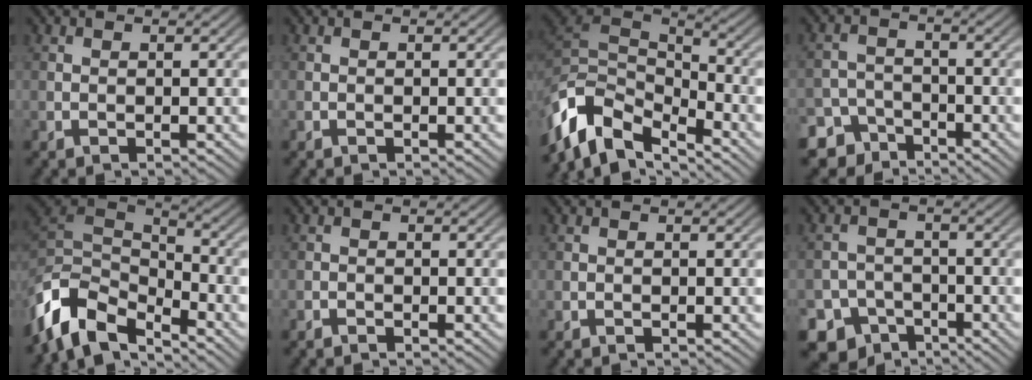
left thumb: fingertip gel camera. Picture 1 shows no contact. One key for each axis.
{"total": 0.0}
{"total": 11.4, "fx": -6.6, "fy": 5.8, "fz": 7.3, "tx": -0.161, "ty": -0.005, "tz": -0.128}
{"total": 6.9, "fx": -5.1, "fy": 4.4, "fz": 1.3, "tx": -0.012, "ty": -0.013, "tz": -0.095}
{"total": 11.2, "fx": -7.0, "fy": 5.9, "fz": 6.4, "tx": -0.146, "ty": -0.003, "tz": -0.144}
{"total": 0.6, "fx": -0.6, "fy": 0.1, "fz": 0.1, "tx": 0.000, "ty": -0.001, "tz": -0.011}
{"total": 0.0}
{"total": 7.5, "fx": -5.4, "fy": 5.1, "fz": 1.3, "tx": -0.017, "ty": -0.013, "tz": -0.095}